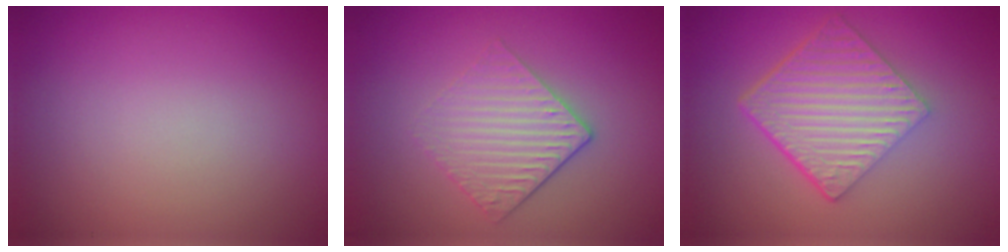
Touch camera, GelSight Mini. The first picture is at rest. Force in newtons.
{"total": 3.2, "press": 2.6, "slide": 1.8}
{"total": 6.4, "press": 4.3, "slide": 4.8}